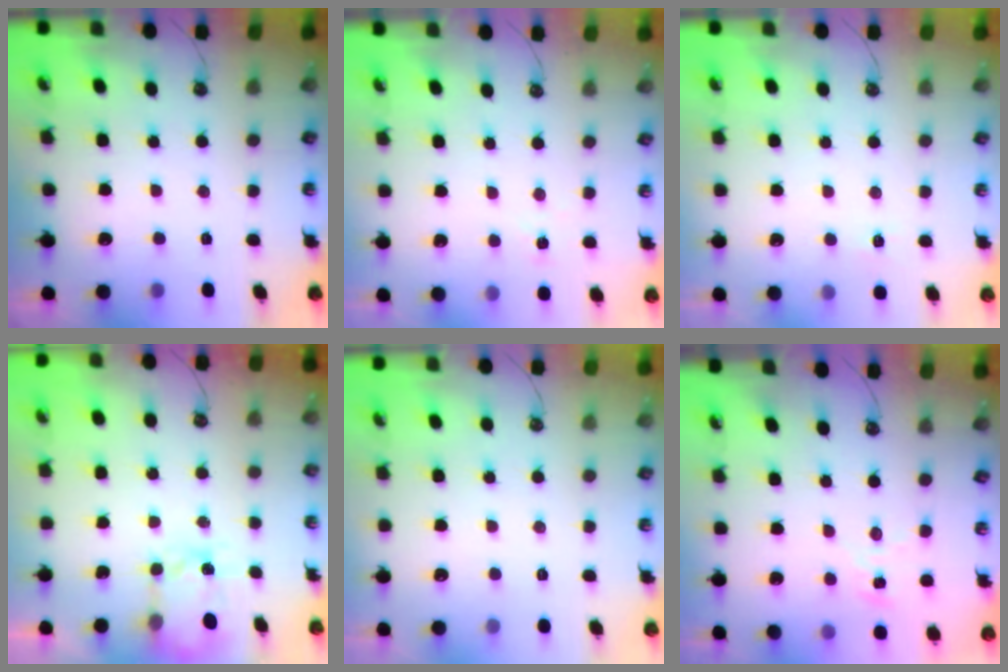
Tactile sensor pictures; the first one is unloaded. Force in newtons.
{"total": 3.9, "press": 3.9, "slide": 0.4}
{"total": 4.6, "press": 4.6, "slide": 0.5}
{"total": 5.1, "press": 5.1, "slide": 0.5}
{"total": 0.0}
{"total": 2.5, "press": 2.5, "slide": 0.2}